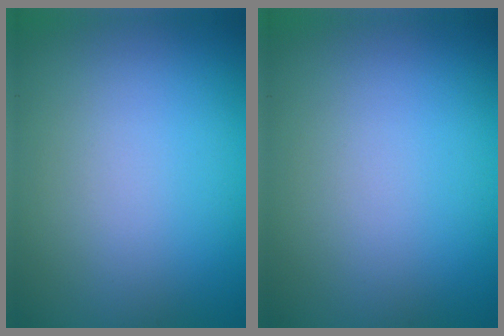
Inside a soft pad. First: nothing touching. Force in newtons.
{"total": 0.0}